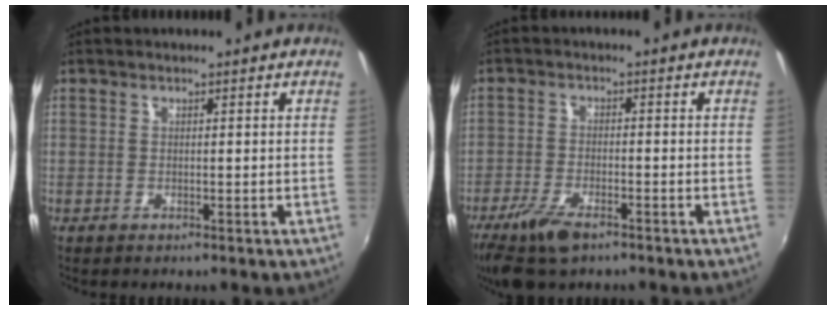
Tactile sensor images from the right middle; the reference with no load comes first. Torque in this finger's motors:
{"motor_torque": [1.01, -0.83, 0.26, 0.12]}